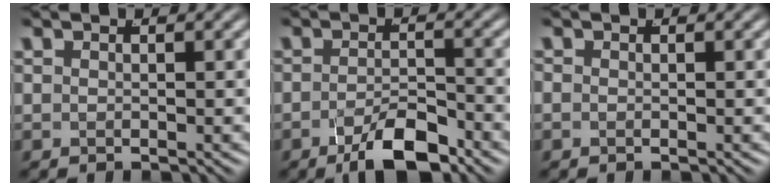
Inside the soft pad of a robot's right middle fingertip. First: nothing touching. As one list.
[{"total": 4.9, "force": [-3.7, 1.1, 3.0], "torque": [-0.037, -0.007, -0.061]}, {"total": 0.7, "force": [-0.4, 0.6, 0.2], "torque": [-0.009, -0.006, -0.005]}]